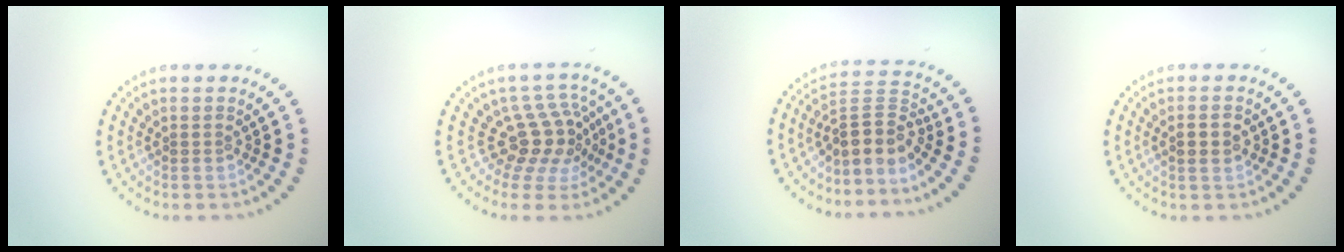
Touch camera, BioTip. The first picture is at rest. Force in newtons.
{"total": 4.2, "press": 3.0, "slide": 3.0}
{"total": 3.5, "press": 2.6, "slide": 2.4}
{"total": 1.8, "press": 1.8, "slide": 0.3}